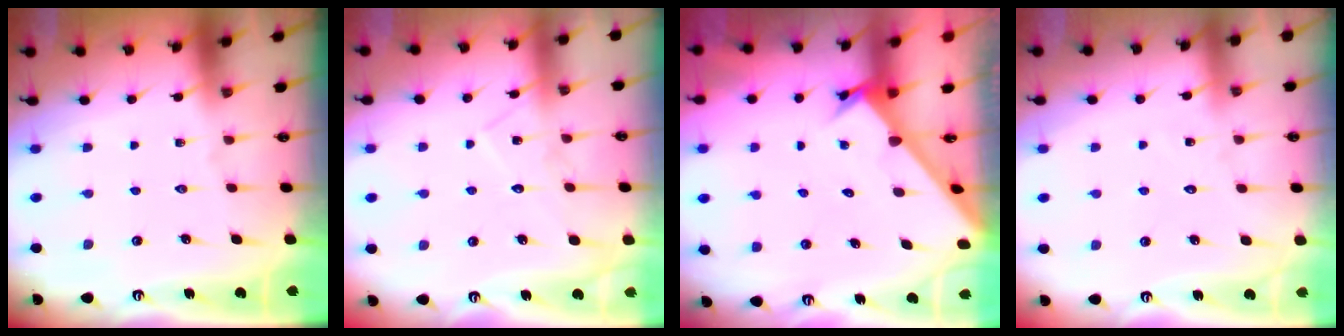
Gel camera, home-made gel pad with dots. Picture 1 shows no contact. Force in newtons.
{"total": 8.2, "press": 8.2, "slide": 0.7}
{"total": 2.3, "press": 2.3, "slide": 0.1}
{"total": 4.8, "press": 4.8, "slide": 0.4}